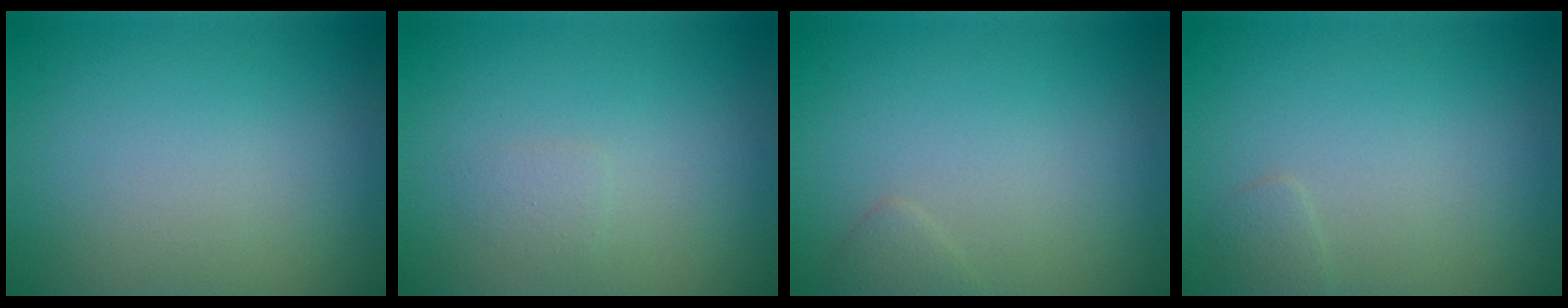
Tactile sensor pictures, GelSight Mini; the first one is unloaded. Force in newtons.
{"total": 0.9, "press": 0.9, "slide": 0.0}
{"total": 0.9, "press": 0.9, "slide": 0.0}
{"total": 0.8, "press": 0.8, "slide": 0.0}